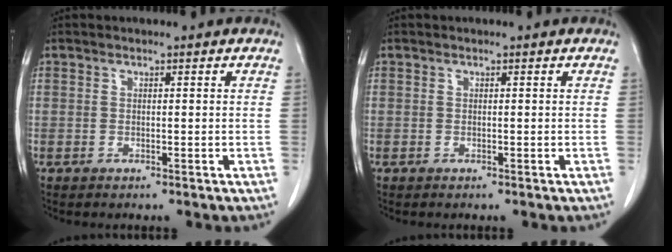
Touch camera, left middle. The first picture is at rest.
{"total": 0.0}